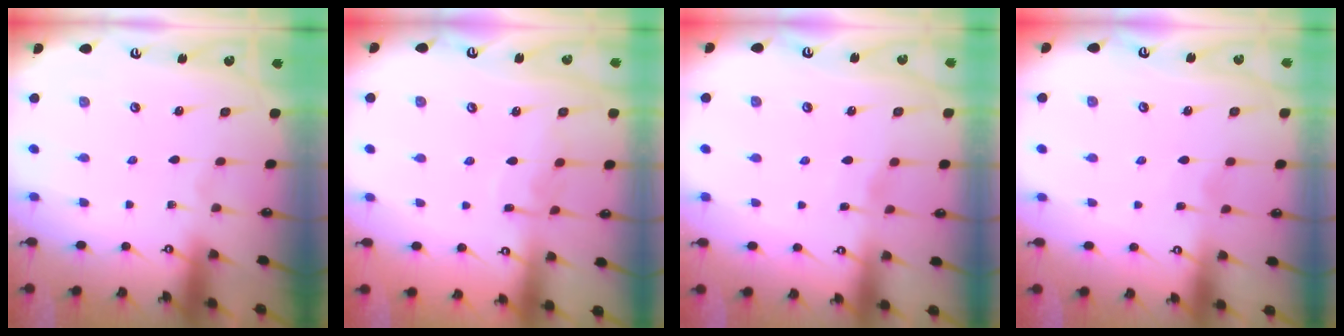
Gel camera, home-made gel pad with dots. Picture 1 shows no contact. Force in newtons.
{"total": 7.6, "press": 7.6, "slide": 0.4}
{"total": 2.6, "press": 2.6, "slide": 0.3}
{"total": 3.5, "press": 3.4, "slide": 0.4}